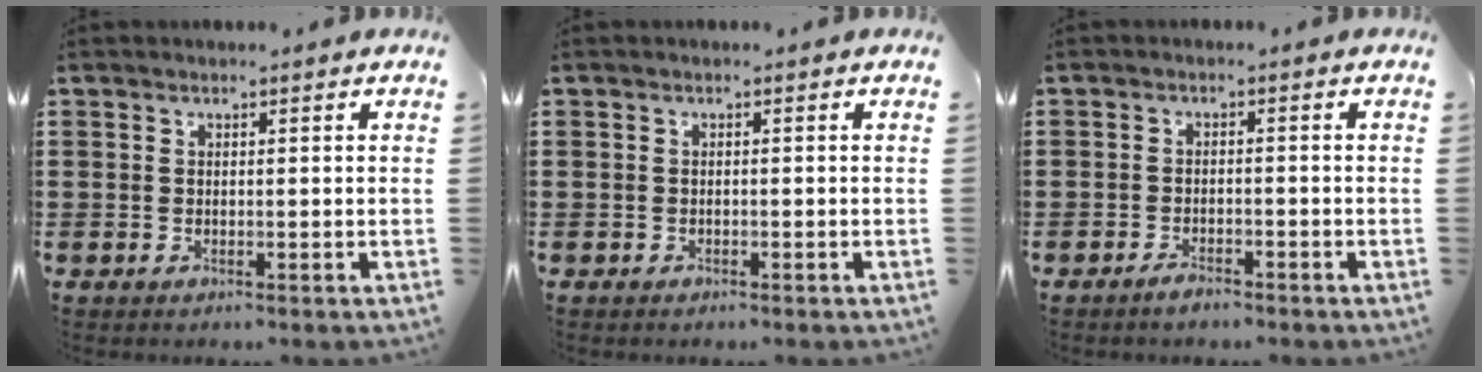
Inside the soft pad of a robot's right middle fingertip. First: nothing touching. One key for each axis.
{"total": 0.5, "fx": -0.4, "fy": 0.3, "fz": 0.1, "tx": -0.002, "ty": 0.002, "tz": -0.010}
{"total": 1.8, "fx": -1.6, "fy": 0.4, "fz": 0.7, "tx": -0.015, "ty": 0.000, "tz": -0.031}